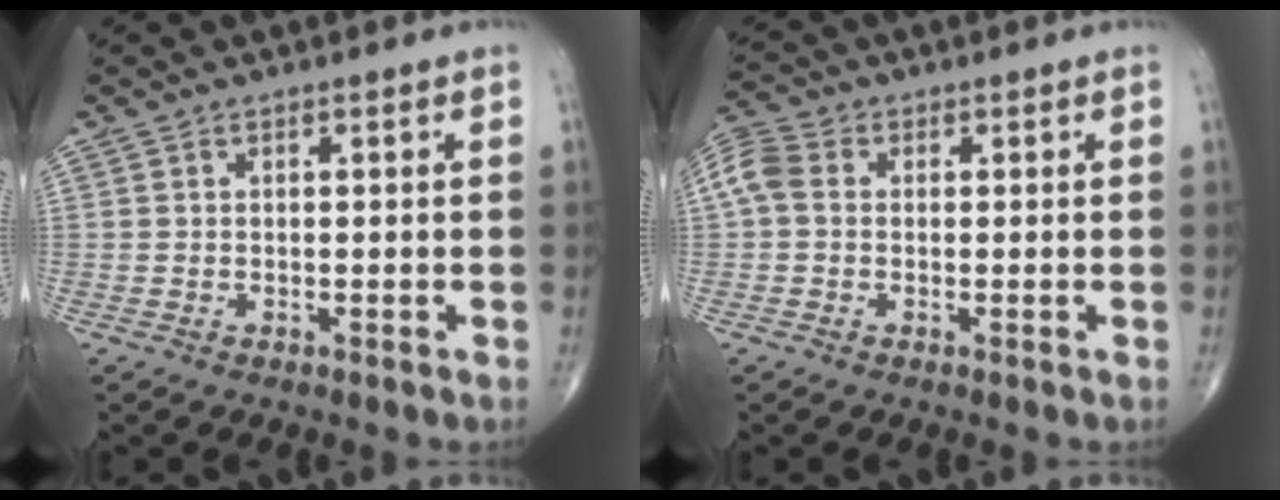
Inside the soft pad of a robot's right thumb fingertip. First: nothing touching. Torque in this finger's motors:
{"motor_torque": [-0.14, 0.25, 0.53, 0.05, 0.16]}